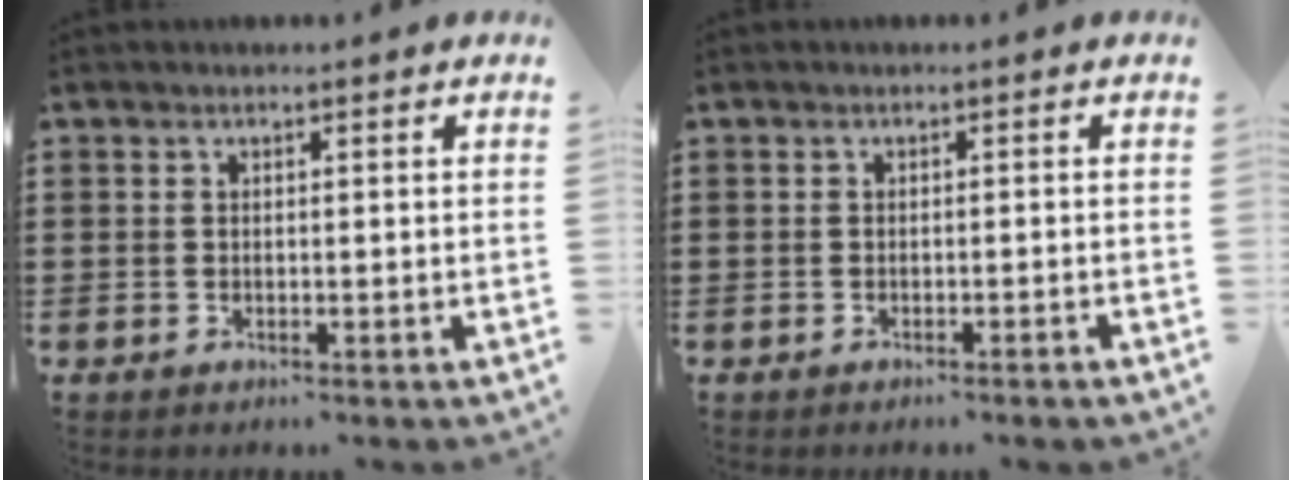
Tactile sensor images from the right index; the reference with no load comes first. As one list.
[{"total": 0.6, "force": [-0.6, -0.1, 0.2], "torque": [-0.005, -0.002, -0.011]}]